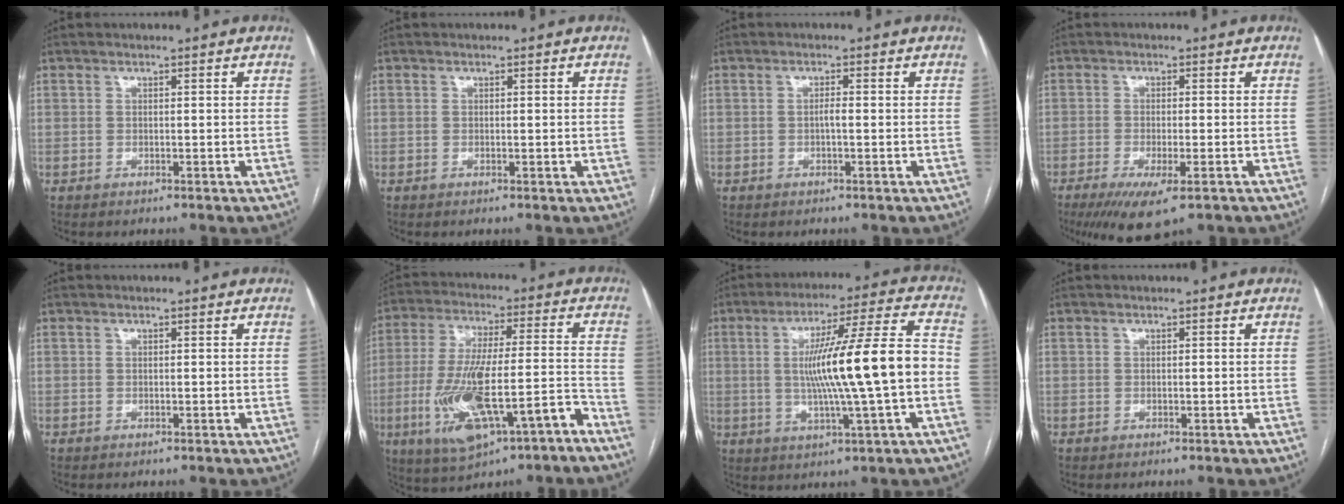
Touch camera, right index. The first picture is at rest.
{"total": 1.0, "force": [0.0, 0.4, 0.9], "torque": [-0.016, 0.004, 0.006]}
{"total": 1.2, "force": [-0.2, 0.2, 1.2], "torque": [-0.019, 0.002, -0.004]}
{"total": 7.5, "force": [-4.4, 1.3, 5.9], "torque": [-0.098, -0.020, -0.069]}
{"total": 0.0}
{"total": 16.9, "force": [-7.9, 3.8, 14.5], "torque": [-0.281, 0.004, -0.120]}
{"total": 16.0, "force": [-1.0, -0.2, 15.9], "torque": [-0.262, 0.012, -0.015]}
{"total": 0.0}